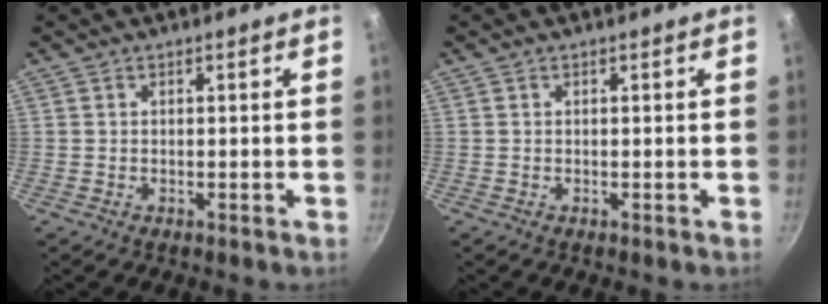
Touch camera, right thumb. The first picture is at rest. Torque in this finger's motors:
{"motor_torque": [-0.06, 0.05, 0.00, 0.00, 0.00]}